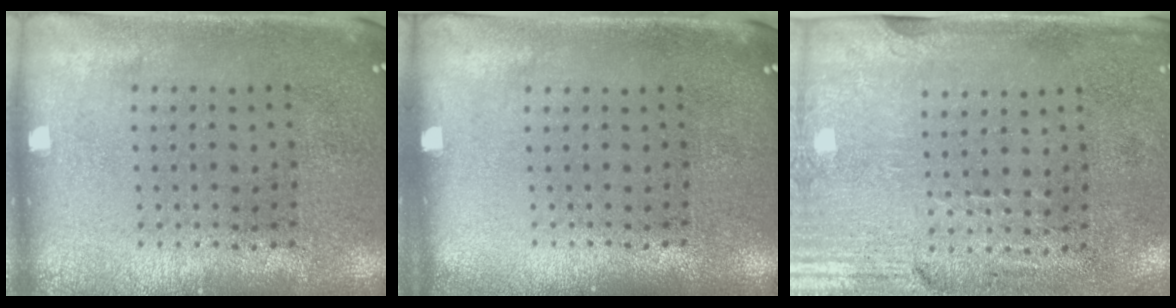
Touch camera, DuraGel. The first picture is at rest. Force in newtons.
{"total": 0.0}
{"total": 2.9, "press": 2.5, "slide": 1.5}